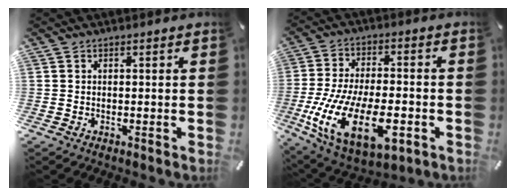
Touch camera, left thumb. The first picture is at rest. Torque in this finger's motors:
{"motor_torque": [0.49, 4.52, 2.33, 0.43, 0.40]}